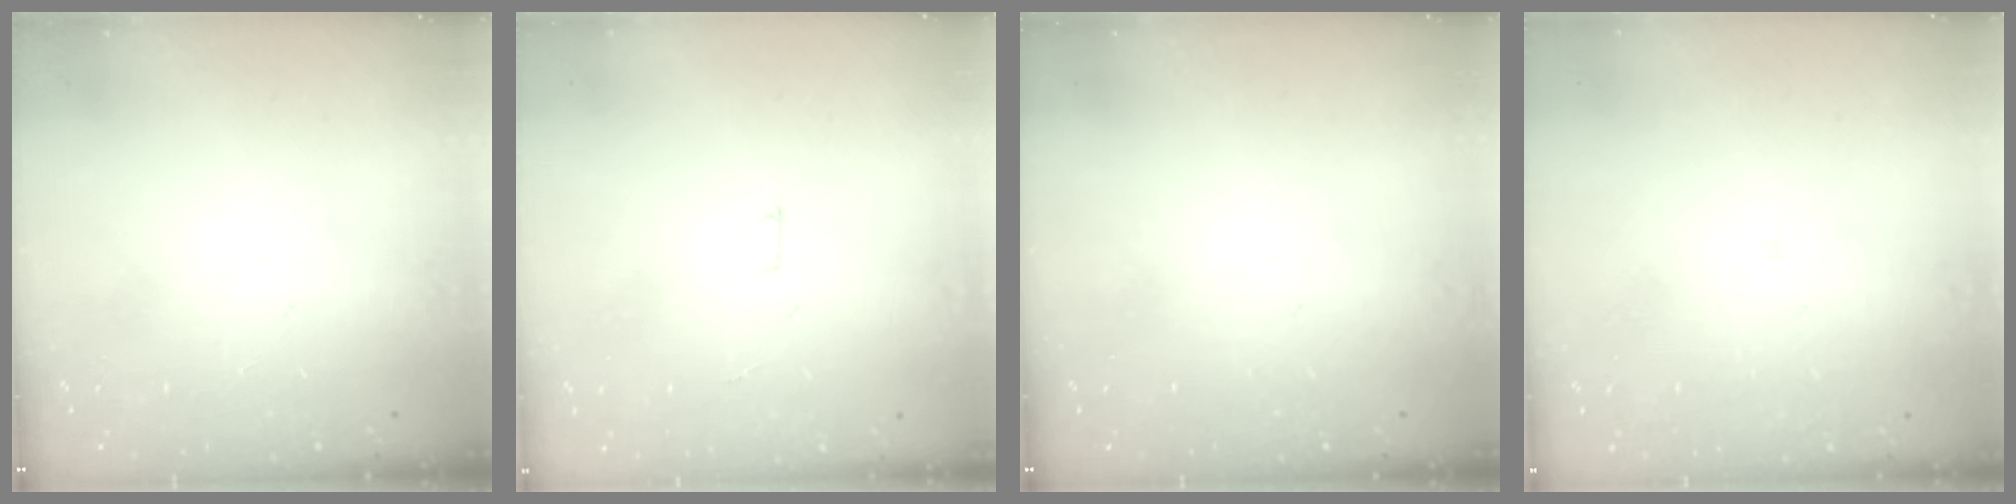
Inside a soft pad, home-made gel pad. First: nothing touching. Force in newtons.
{"total": 2.0, "press": 2.0, "slide": 0.0}
{"total": 0.0}
{"total": 2.1, "press": 2.1, "slide": 0.2}